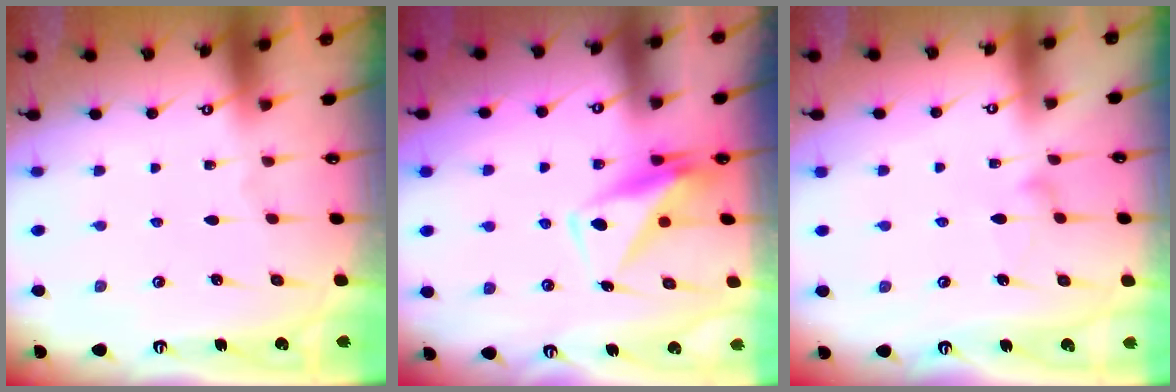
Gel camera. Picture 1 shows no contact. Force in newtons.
{"total": 9.4, "press": 9.3, "slide": 1.5}
{"total": 6.9, "press": 6.9, "slide": 0.4}